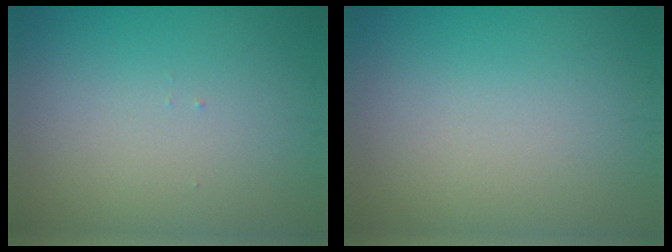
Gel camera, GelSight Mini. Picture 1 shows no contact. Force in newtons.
{"total": 0.0}